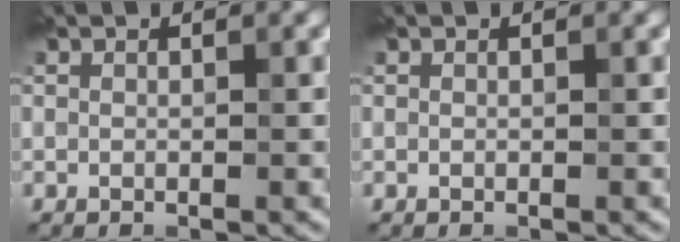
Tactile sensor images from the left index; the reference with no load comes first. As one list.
[{"total": 0.0}]